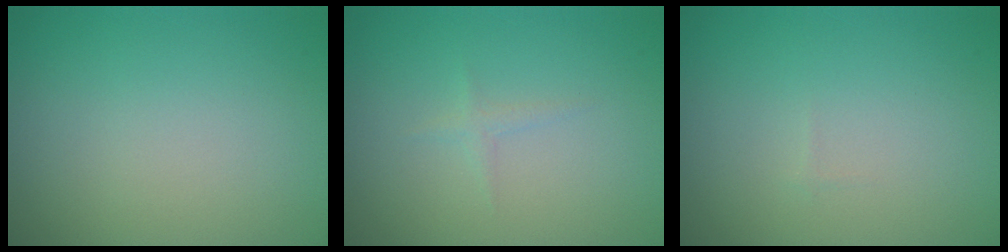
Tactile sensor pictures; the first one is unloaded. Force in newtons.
{"total": 0.7, "press": 0.7, "slide": 0.1}
{"total": 0.0}